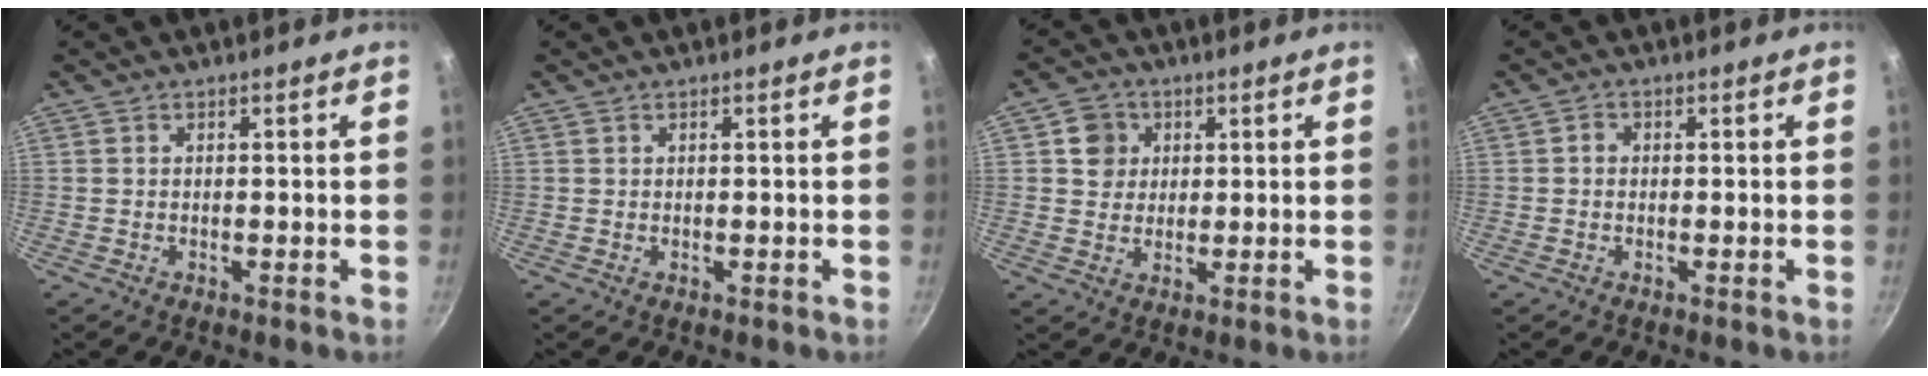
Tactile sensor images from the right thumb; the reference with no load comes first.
{"total": 0.0}
{"total": 5.4, "force": [1.6, 4.9, 1.6], "torque": [0.010, 0.000, 0.022]}
{"total": 1.4, "force": [0.0, 1.2, 0.7], "torque": [-0.011, 0.007, -0.004]}